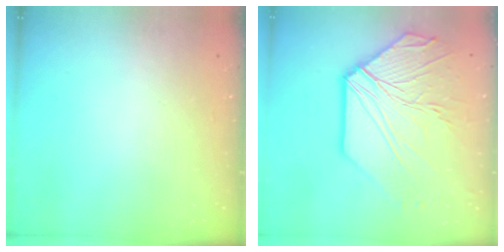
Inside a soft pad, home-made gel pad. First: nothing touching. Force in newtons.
{"total": 13.6, "press": 13.5, "slide": 1.7}